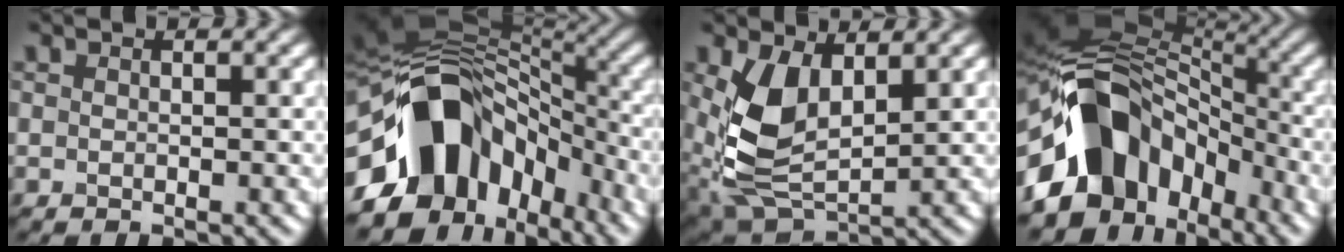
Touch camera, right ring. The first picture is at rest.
{"total": 14.2, "force": [-4.4, 9.9, 9.2], "torque": [-0.154, 0.021, -0.094]}
{"total": 7.2, "force": [1.2, 4.1, 5.8], "torque": [-0.136, -0.009, 0.027]}
{"total": 12.3, "force": [-4.5, 8.9, 7.2], "torque": [-0.115, 0.022, -0.099]}